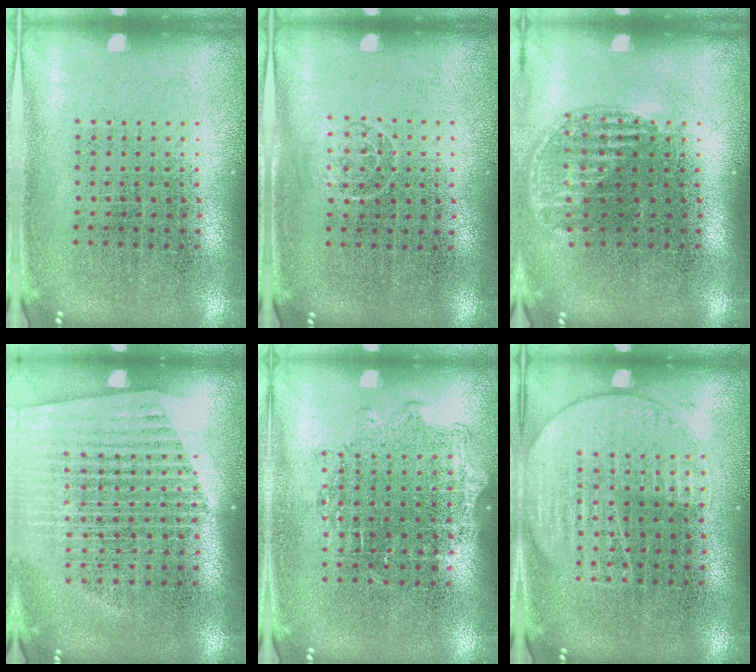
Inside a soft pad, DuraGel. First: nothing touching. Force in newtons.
{"total": 0.7, "press": 0.5, "slide": 0.5}
{"total": 1.2, "press": 1.0, "slide": 0.6}
{"total": 1.6, "press": 1.5, "slide": 0.5}
{"total": 0.9, "press": 0.8, "slide": 0.4}
{"total": 2.4, "press": 2.4, "slide": 0.2}